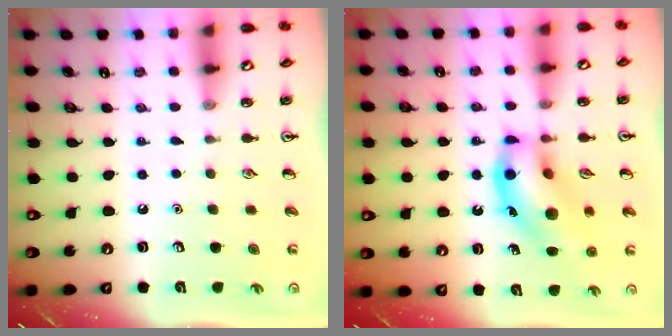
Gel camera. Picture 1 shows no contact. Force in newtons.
{"total": 15.9, "press": 15.7, "slide": 2.3}